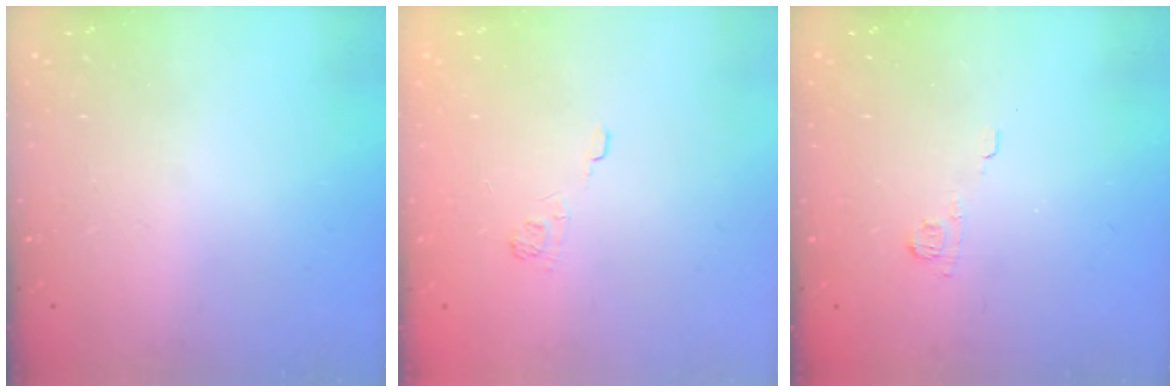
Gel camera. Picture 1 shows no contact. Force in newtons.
{"total": 2.3, "press": 1.8, "slide": 1.3}
{"total": 3.8, "press": 3.6, "slide": 1.1}